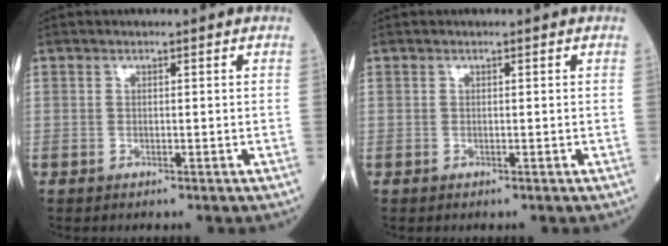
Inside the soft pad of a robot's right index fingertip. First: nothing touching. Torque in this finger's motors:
{"motor_torque": [0.00, 0.00, 0.01, 0.00]}